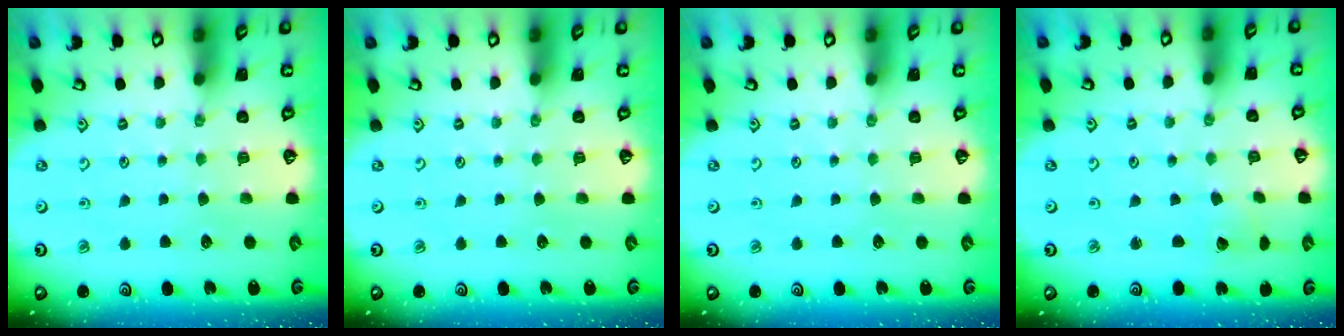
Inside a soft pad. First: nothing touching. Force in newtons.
{"total": 0.0}
{"total": 0.0}
{"total": 2.0, "press": 2.0, "slide": 0.1}